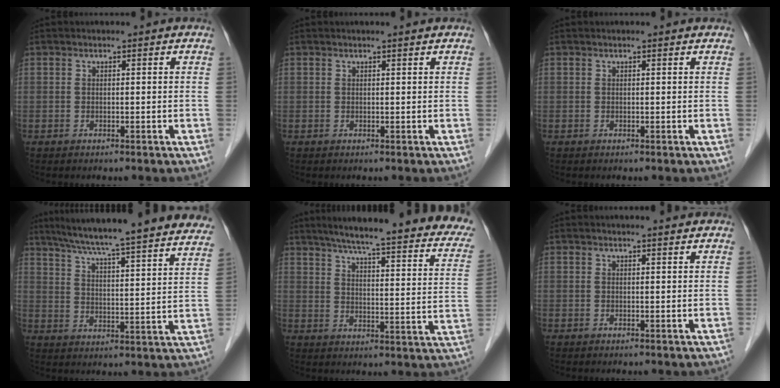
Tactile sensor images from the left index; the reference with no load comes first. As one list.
[{"total": 1.1, "force": [1.0, -0.1, 0.5], "torque": [-0.010, 0.004, 0.016]}, {"total": 0.7, "force": [0.7, 0.1, 0.2], "torque": [-0.010, 0.007, 0.007]}, {"total": 31.0, "force": [27.7, 2.1, 13.7], "torque": [-0.214, -0.050, 0.345]}, {"total": 27.4, "force": [22.7, 3.2, 15.1], "torque": [-0.208, -0.030, 0.270]}, {"total": 2.0, "force": [1.9, 0.0, 0.6], "torque": [-0.012, 0.002, 0.024]}]